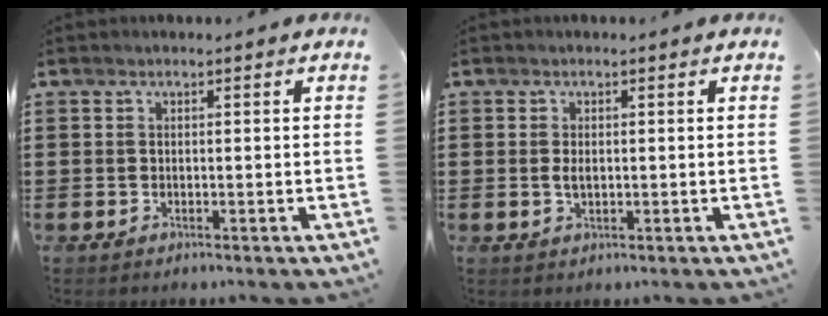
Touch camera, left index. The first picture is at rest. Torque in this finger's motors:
{"motor_torque": [0.45, 0.43, 0.28, 0.07]}